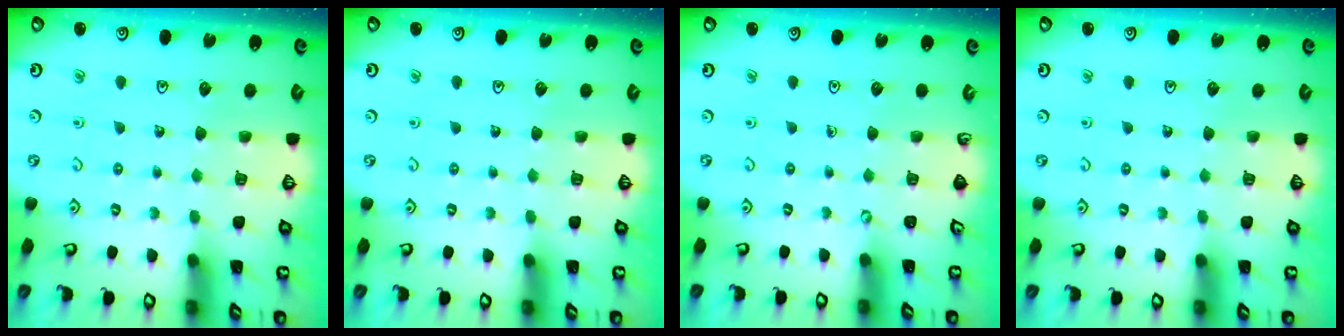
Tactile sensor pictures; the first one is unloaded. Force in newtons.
{"total": 0.0}
{"total": 0.0}
{"total": 0.0}